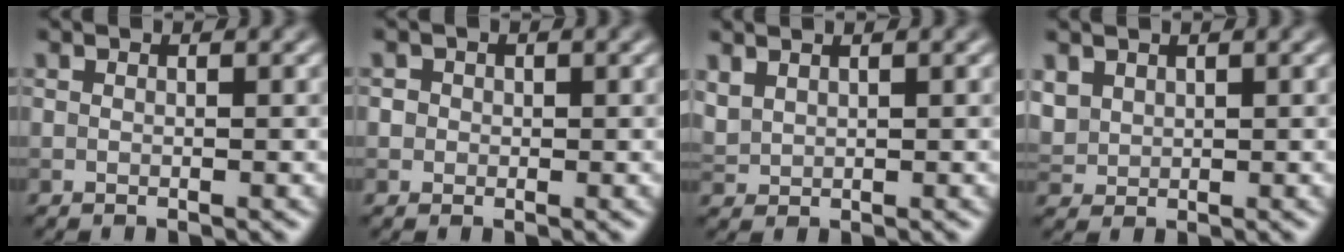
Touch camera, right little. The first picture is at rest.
{"total": 1.4, "force": [0.3, 1.3, 0.4], "torque": [0.002, 0.003, 0.007]}
{"total": 1.4, "force": [1.1, 0.6, 0.5], "torque": [-0.017, 0.003, 0.031]}
{"total": 1.9, "force": [1.1, 1.4, 0.6], "torque": [-0.018, 0.000, 0.030]}